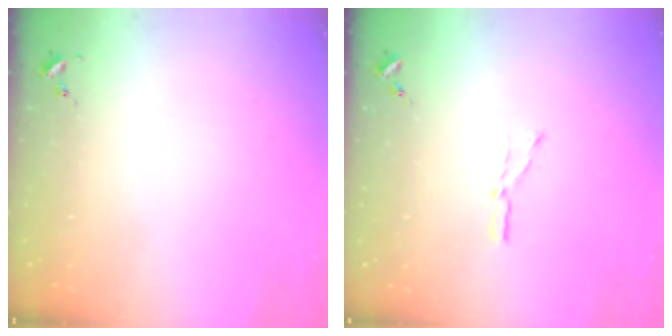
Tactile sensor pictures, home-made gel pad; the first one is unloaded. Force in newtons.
{"total": 3.6, "press": 3.6, "slide": 0.3}